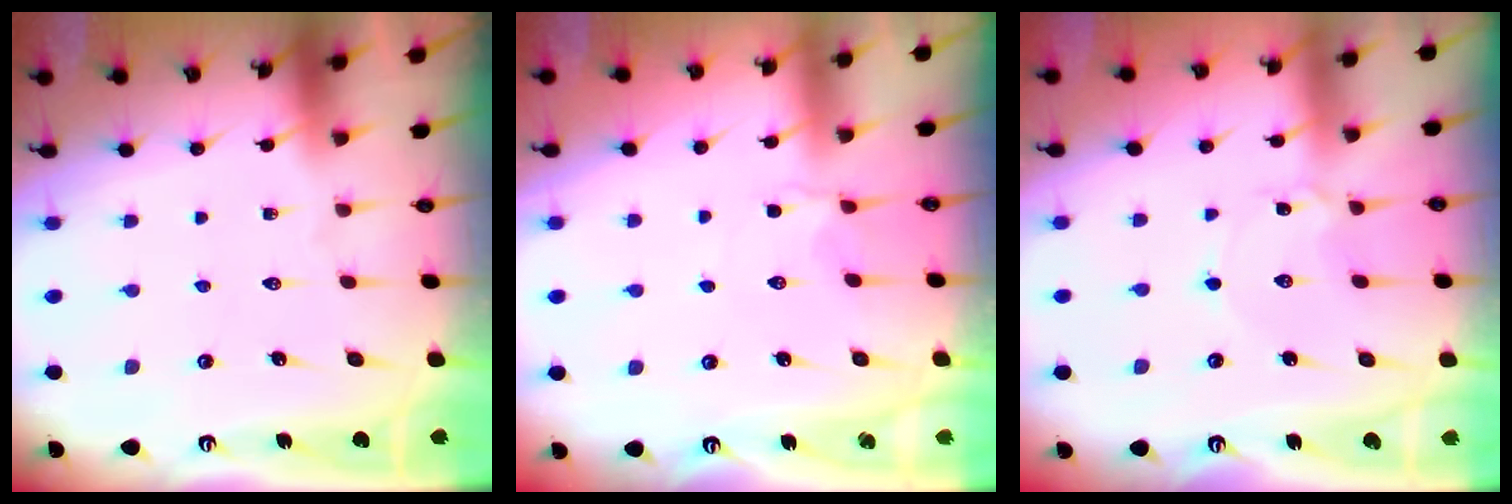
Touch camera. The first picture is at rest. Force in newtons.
{"total": 2.3, "press": 2.0, "slide": 1.2}
{"total": 1.9, "press": 1.9, "slide": 0.2}